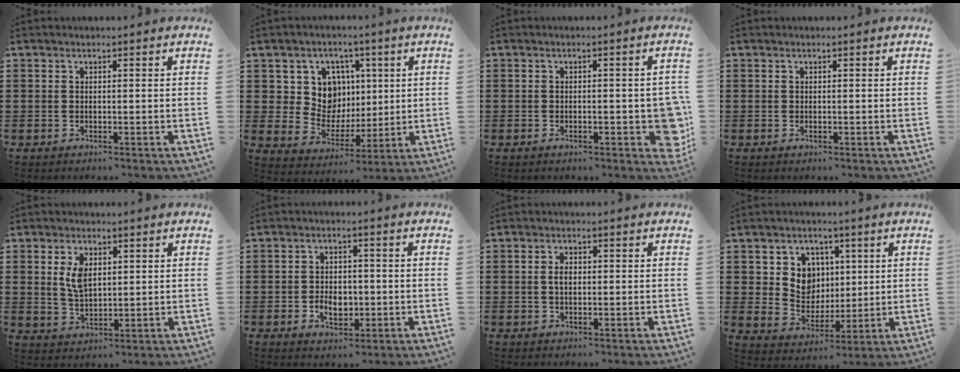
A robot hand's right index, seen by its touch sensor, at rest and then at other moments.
{"total": 9.2, "force": [2.7, 8.1, 3.3], "torque": [-0.082, 0.001, 0.053]}
{"total": 5.3, "force": [-1.3, 2.2, 4.7], "torque": [-0.050, -0.007, -0.023]}
{"total": 0.0}
{"total": 5.0, "force": [1.6, 2.7, 3.9], "torque": [-0.077, 0.005, 0.025]}
{"total": 4.2, "force": [-1.0, 2.9, 2.9], "torque": [-0.050, 0.002, -0.019]}
{"total": 2.0, "force": [0.2, 1.0, 1.7], "torque": [-0.036, 0.002, 0.003]}
{"total": 7.1, "force": [2.1, 6.4, 2.1], "torque": [-0.060, 0.008, 0.037]}